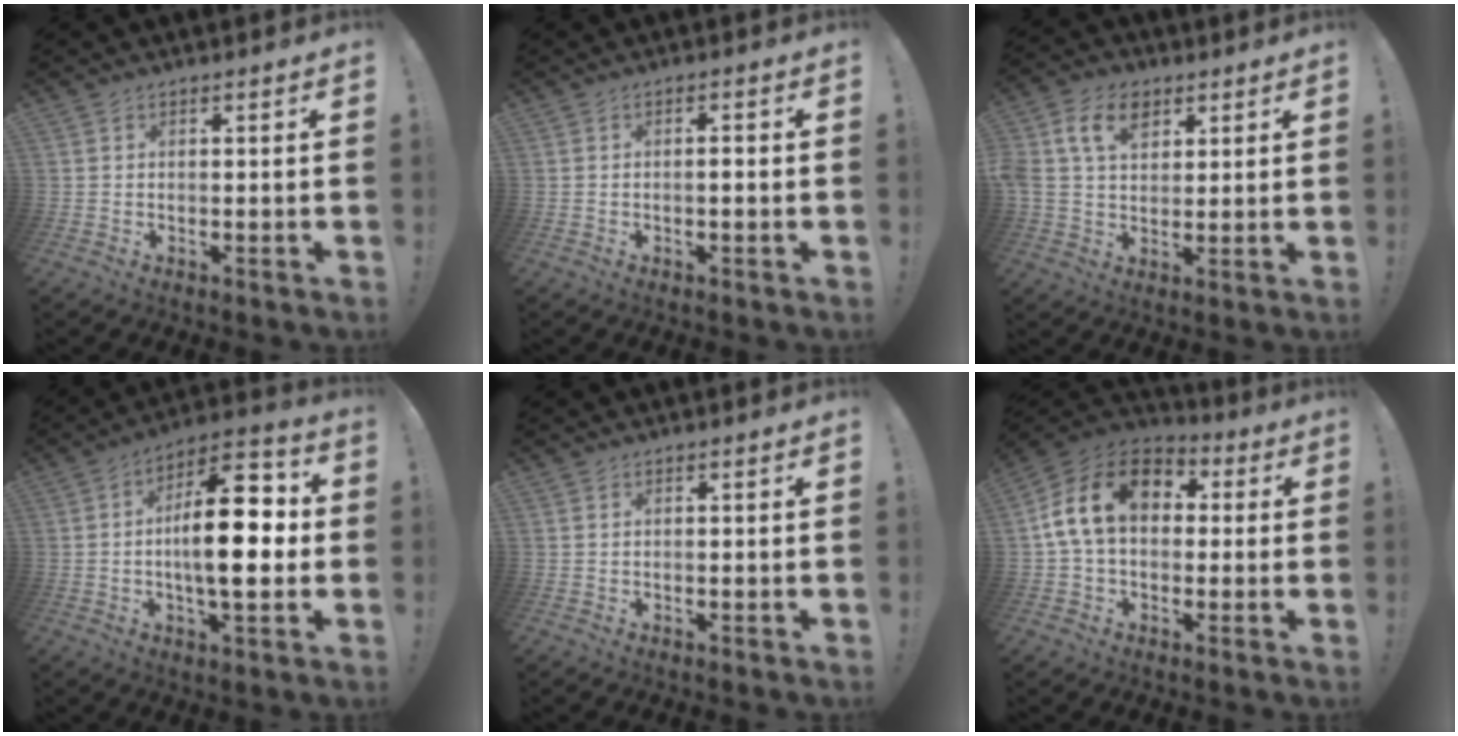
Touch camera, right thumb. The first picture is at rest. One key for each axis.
{"total": 1.8, "fx": -0.5, "fy": 0.3, "fz": 1.7, "tx": -0.030, "ty": 0.004, "tz": -0.010}
{"total": 11.2, "fx": 4.8, "fy": 7.7, "fz": 6.6, "tx": -0.121, "ty": -0.003, "tz": 0.091}
{"total": 19.1, "fx": -0.7, "fy": 7.6, "fz": 17.5, "tx": -0.273, "ty": 0.009, "tz": -0.016}
{"total": 0.0}
{"total": 16.7, "fx": 3.7, "fy": 11.2, "fz": 11.8, "tx": -0.208, "ty": 0.008, "tz": 0.065}